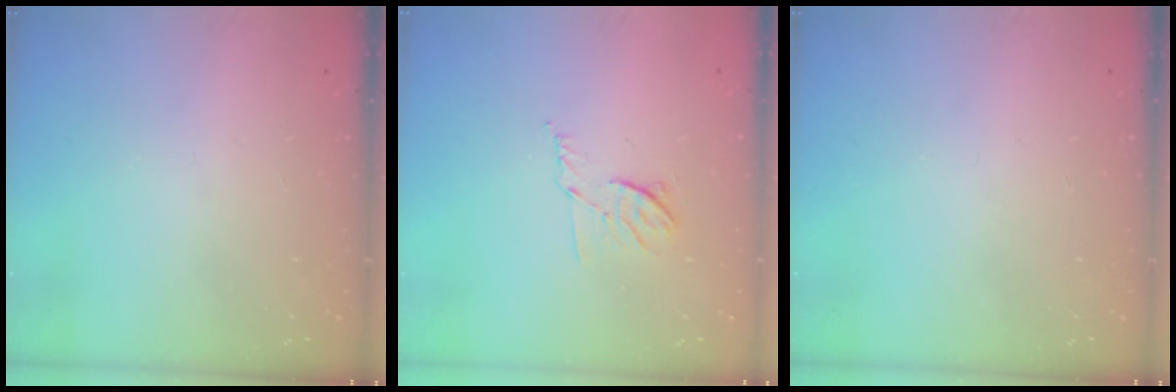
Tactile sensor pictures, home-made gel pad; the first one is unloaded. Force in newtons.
{"total": 6.5, "press": 6.4, "slide": 1.0}
{"total": 0.0}